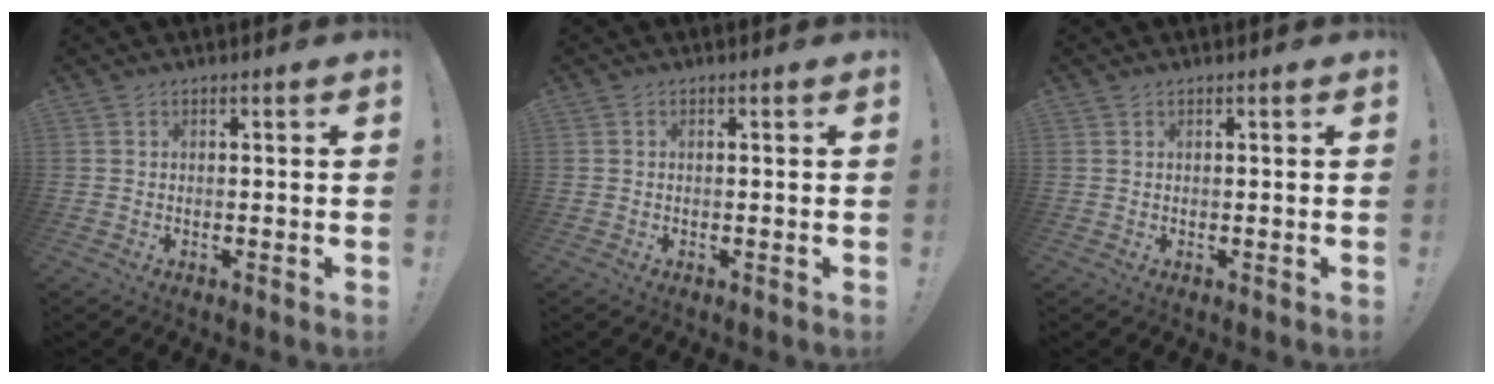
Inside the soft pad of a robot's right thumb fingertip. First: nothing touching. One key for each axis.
{"total": 0.0}
{"total": 0.0}